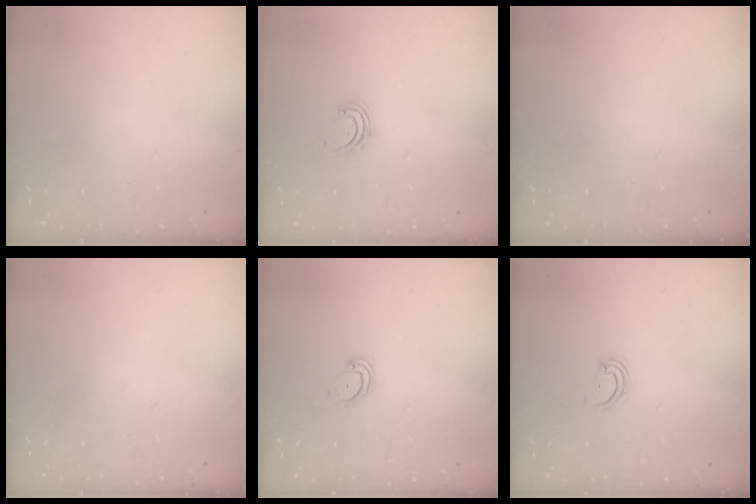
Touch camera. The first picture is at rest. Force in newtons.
{"total": 2.9, "press": 2.9, "slide": 0.4}
{"total": 0.0}
{"total": 0.0}
{"total": 2.6, "press": 2.6, "slide": 0.2}
{"total": 2.8, "press": 2.8, "slide": 0.2}